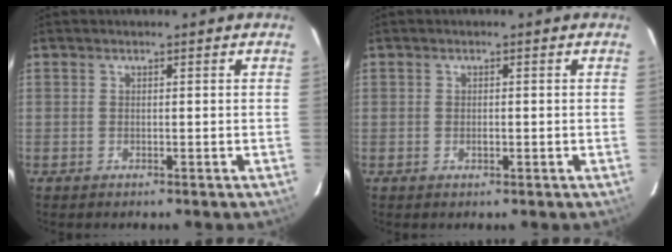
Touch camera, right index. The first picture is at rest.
{"total": 0.9, "force": [-0.2, 0.8, 0.4], "torque": [-0.006, 0.000, -0.001]}